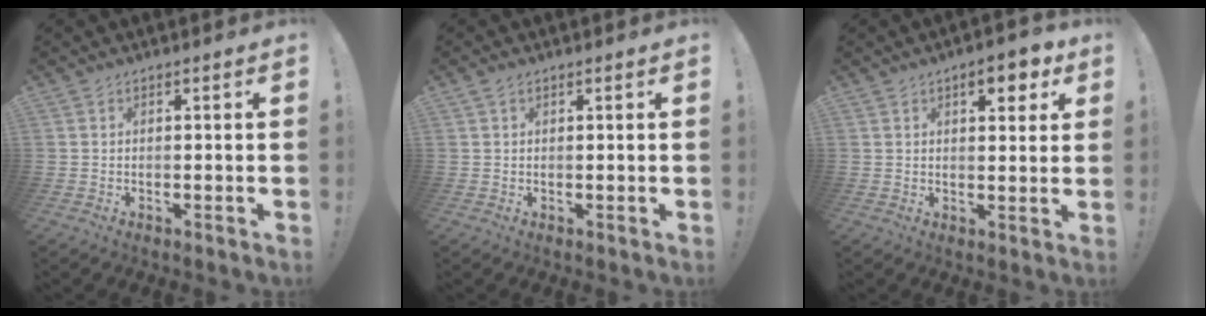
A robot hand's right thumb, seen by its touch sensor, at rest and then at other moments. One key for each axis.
{"total": 1.2, "fx": 0.8, "fy": 0.8, "fz": 0.5, "tx": -0.004, "ty": -0.001, "tz": 0.012}
{"total": 6.9, "fx": 3.6, "fy": 3.1, "fz": 5.0, "tx": -0.053, "ty": -0.011, "tz": 0.055}